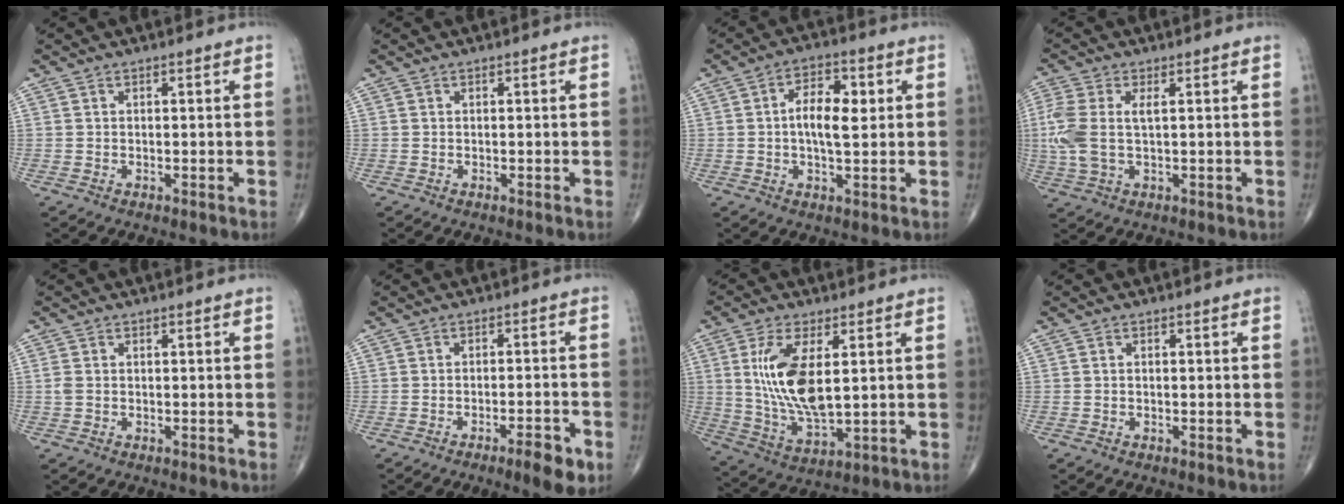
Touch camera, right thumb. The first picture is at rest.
{"total": 0.0}
{"total": 7.9, "force": [0.9, 3.7, 7.0], "torque": [-0.104, 0.006, 0.009]}
{"total": 8.4, "force": [0.8, 4.1, 7.3], "torque": [-0.209, 0.008, 0.021]}
{"total": 1.2, "force": [0.0, 0.8, 0.9], "torque": [-0.031, 0.004, 0.000]}
{"total": 5.9, "force": [-3.3, 1.3, 4.8], "torque": [-0.068, 0.011, -0.046]}
{"total": 13.7, "force": [2.7, 5.7, 12.1], "torque": [-0.240, -0.025, 0.062]}
{"total": 0.0}